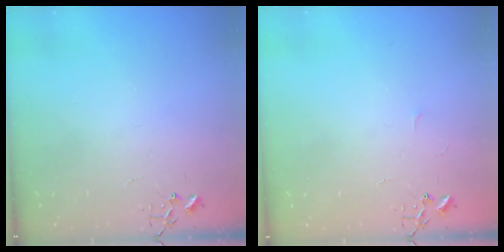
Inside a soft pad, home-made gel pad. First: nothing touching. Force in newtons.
{"total": 3.4, "press": 3.4, "slide": 0.4}